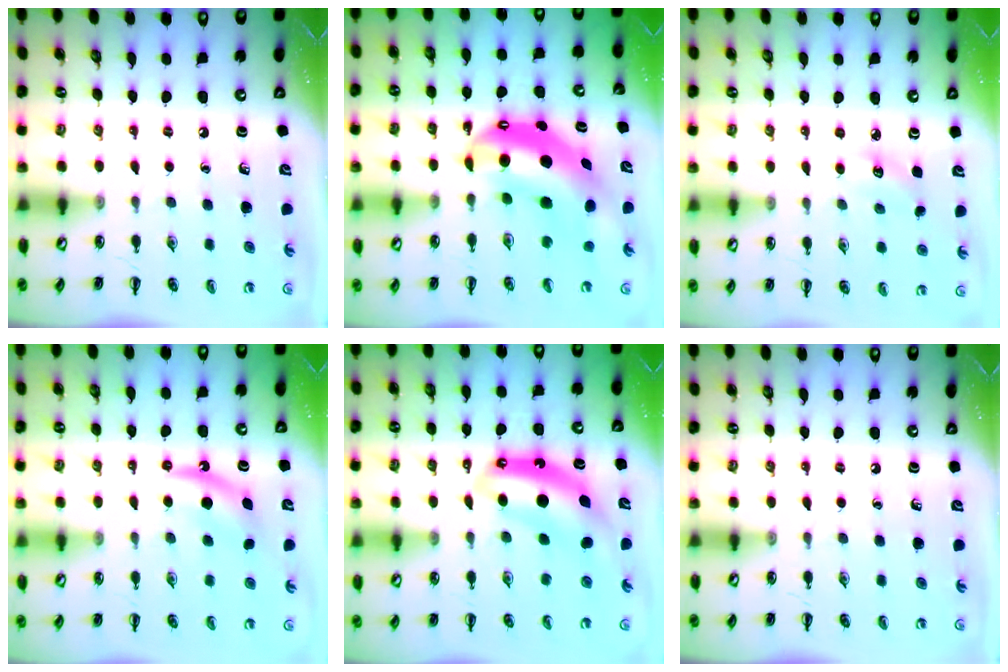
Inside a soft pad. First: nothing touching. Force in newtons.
{"total": 10.3, "press": 10.0, "slide": 2.6}
{"total": 3.4, "press": 3.3, "slide": 0.8}
{"total": 5.7, "press": 5.6, "slide": 1.3}
{"total": 7.8, "press": 7.6, "slide": 2.0}
{"total": 0.0}